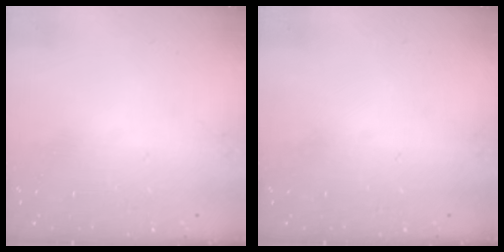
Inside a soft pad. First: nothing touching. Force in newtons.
{"total": 0.0}